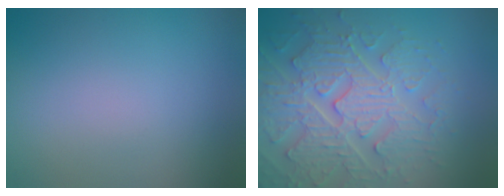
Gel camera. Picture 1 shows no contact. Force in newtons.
{"total": 6.8, "press": 5.8, "slide": 3.6}